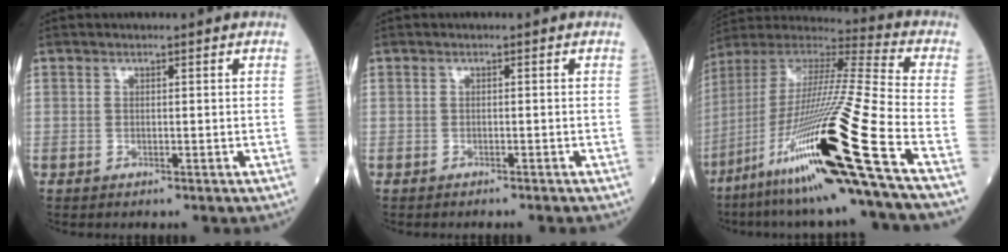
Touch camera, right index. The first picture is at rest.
{"total": 2.4, "force": [-2.2, 0.1, 0.9], "torque": [-0.017, -0.002, -0.025]}
{"total": 27.2, "force": [-12.9, -1.5, 23.9], "torque": [-0.448, -0.047, -0.236]}